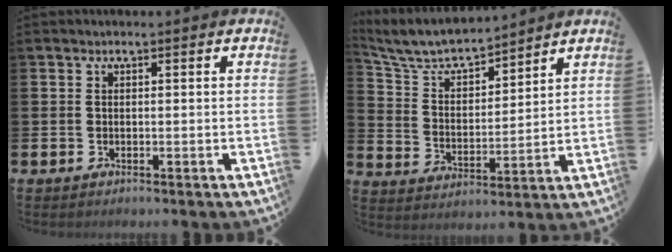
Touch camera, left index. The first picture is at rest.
{"total": 7.0, "force": [6.5, 1.5, 2.0], "torque": [-0.069, -0.046, 0.112]}